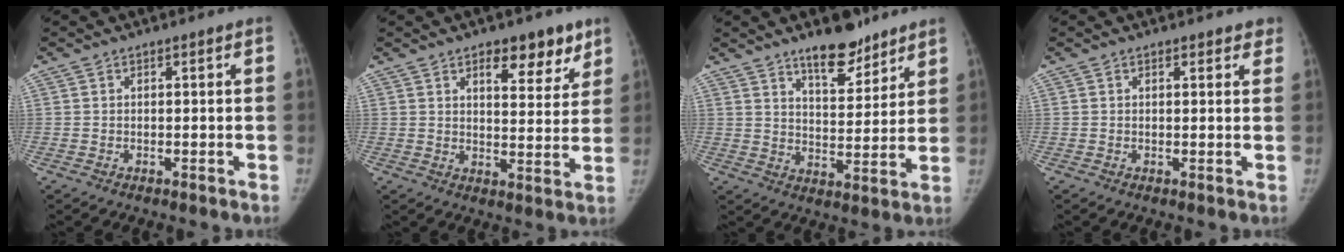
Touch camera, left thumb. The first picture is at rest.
{"total": 9.8, "force": [6.2, 4.4, 6.2], "torque": [-0.050, -0.035, 0.089]}
{"total": 10.5, "force": [8.0, 4.0, 5.5], "torque": [-0.058, -0.059, 0.130]}
{"total": 2.5, "force": [2.0, 1.1, 1.1], "torque": [0.013, -0.002, 0.018]}